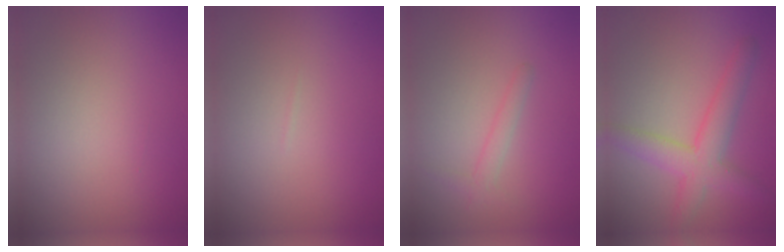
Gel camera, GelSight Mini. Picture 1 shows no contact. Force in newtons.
{"total": 0.0}
{"total": 1.3, "press": 1.3, "slide": 0.0}
{"total": 4.3, "press": 4.3, "slide": 0.1}